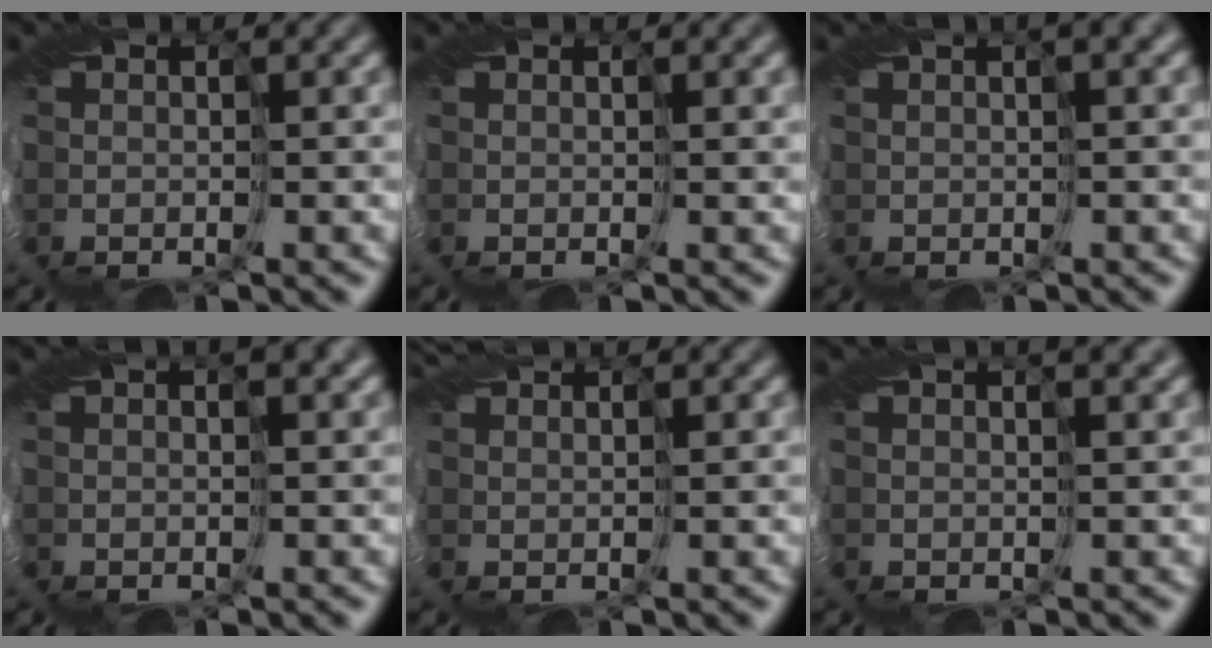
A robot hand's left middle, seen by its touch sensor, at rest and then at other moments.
{"total": 1.4, "force": [0.9, 0.0, 1.2], "torque": [-0.013, 0.006, 0.015]}
{"total": 4.7, "force": [2.5, 1.3, 3.7], "torque": [-0.041, 0.022, 0.020]}
{"total": 3.8, "force": [2.2, 1.0, 3.0], "torque": [-0.037, 0.014, 0.016]}
{"total": 1.8, "force": [1.7, -0.3, 0.4], "torque": [-0.016, 0.005, 0.034]}
{"total": 5.8, "force": [3.3, 2.1, 4.3], "torque": [-0.037, 0.033, 0.022]}